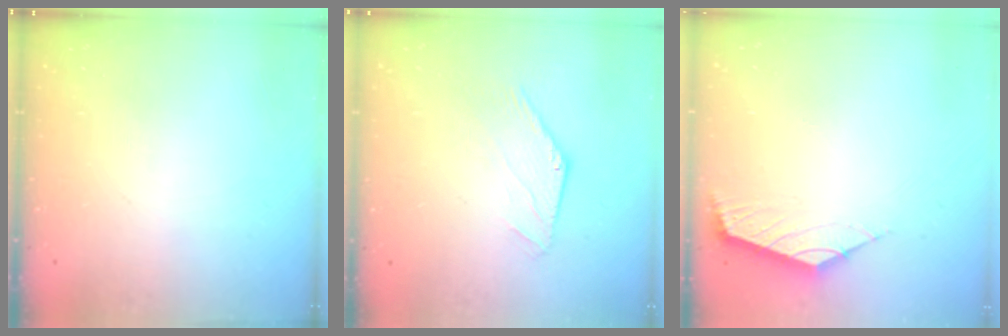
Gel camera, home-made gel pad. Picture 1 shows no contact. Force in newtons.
{"total": 0.0}
{"total": 2.4, "press": 2.3, "slide": 0.6}